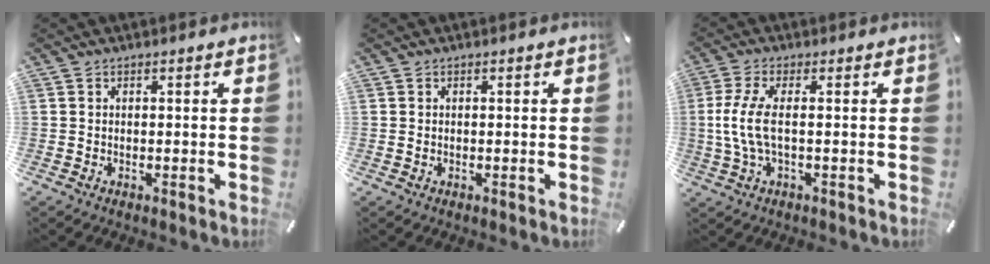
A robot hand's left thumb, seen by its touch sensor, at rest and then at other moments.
{"total": 0.9, "force": [-0.2, 0.6, 0.6], "torque": [-0.012, 0.002, -0.004]}
{"total": 7.7, "force": [-0.2, 2.3, 7.3], "torque": [-0.163, -0.015, -0.008]}